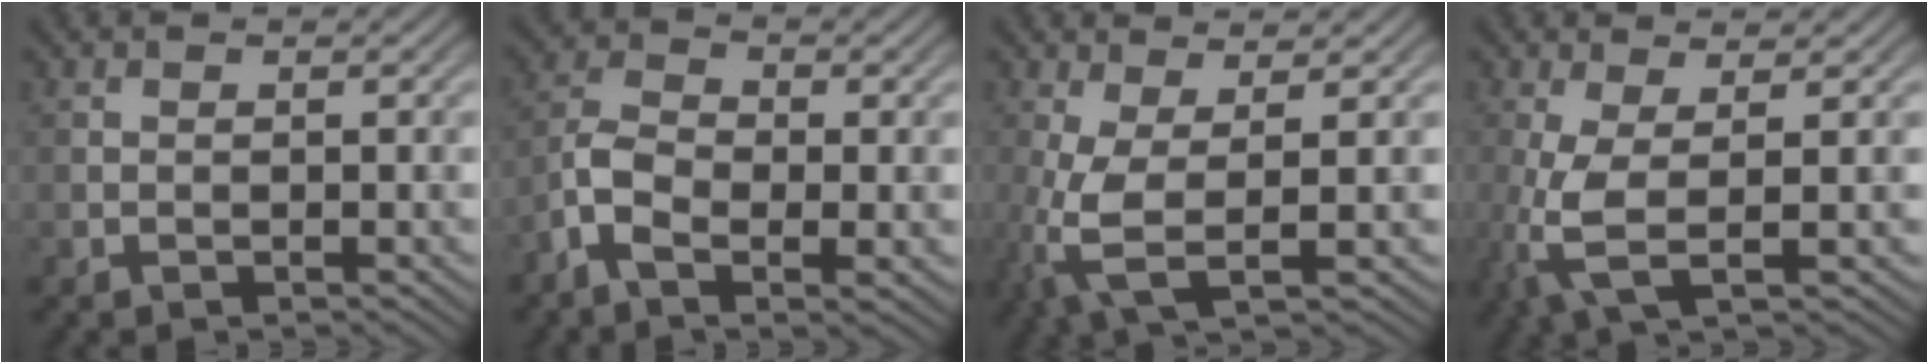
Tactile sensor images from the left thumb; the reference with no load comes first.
{"total": 6.1, "force": [-2.3, 2.8, 4.9], "torque": [-0.104, 0.000, -0.055]}
{"total": 6.2, "force": [-0.3, 1.8, 5.9], "torque": [-0.144, 0.001, -0.011]}
{"total": 5.6, "force": [-0.4, 1.5, 5.4], "torque": [-0.125, 0.002, -0.014]}